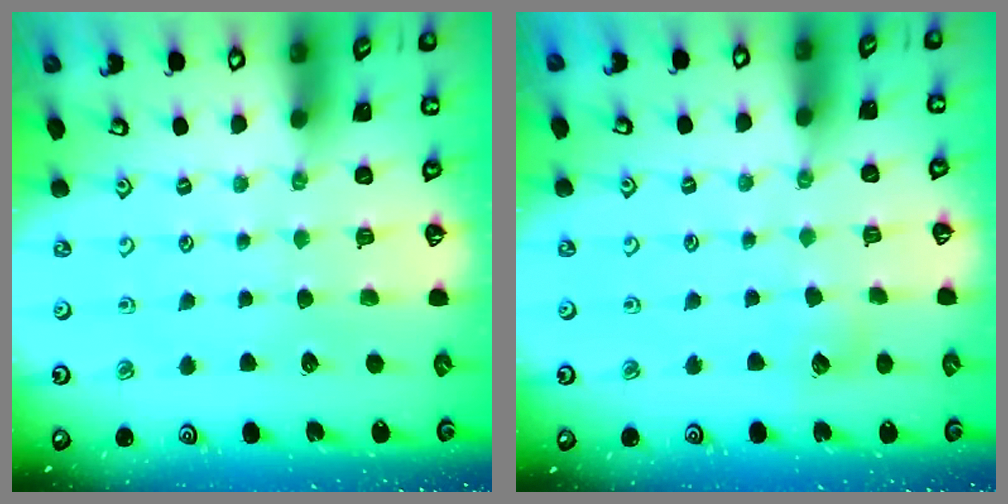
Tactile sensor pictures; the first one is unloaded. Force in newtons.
{"total": 4.4, "press": 4.3, "slide": 0.4}